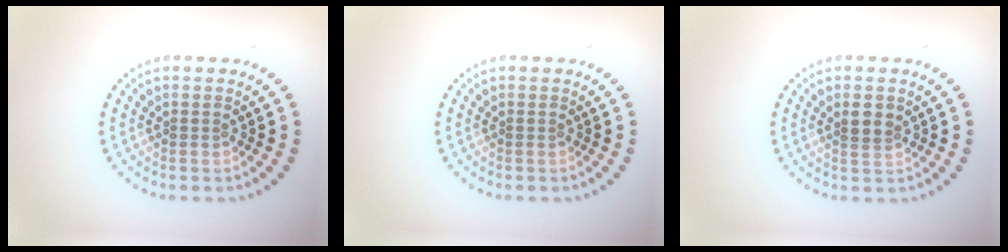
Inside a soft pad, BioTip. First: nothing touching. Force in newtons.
{"total": 0.0}
{"total": 1.9, "press": 1.7, "slide": 0.9}